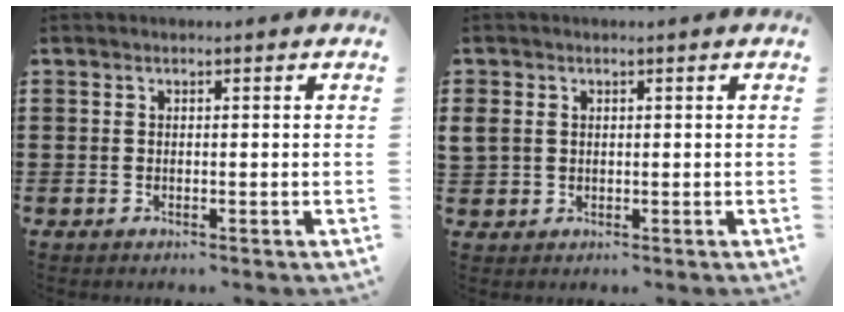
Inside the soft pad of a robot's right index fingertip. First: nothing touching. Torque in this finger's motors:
{"motor_torque": [0.96, 0.45, 0.18, 0.06]}